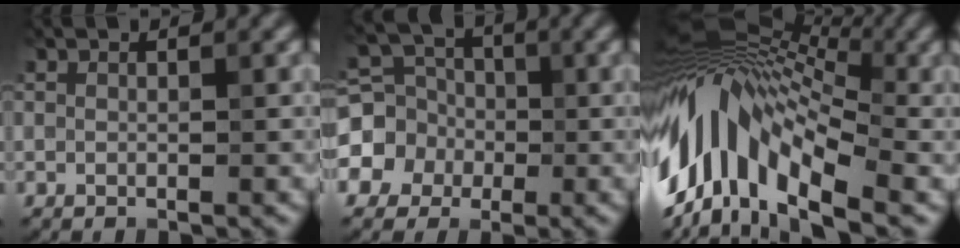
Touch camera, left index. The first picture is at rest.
{"total": 6.1, "force": [-1.1, 5.6, 2.1], "torque": [-0.036, 0.006, -0.045]}
{"total": 13.8, "force": [-0.9, 7.5, 11.5], "torque": [-0.217, 0.030, -0.027]}